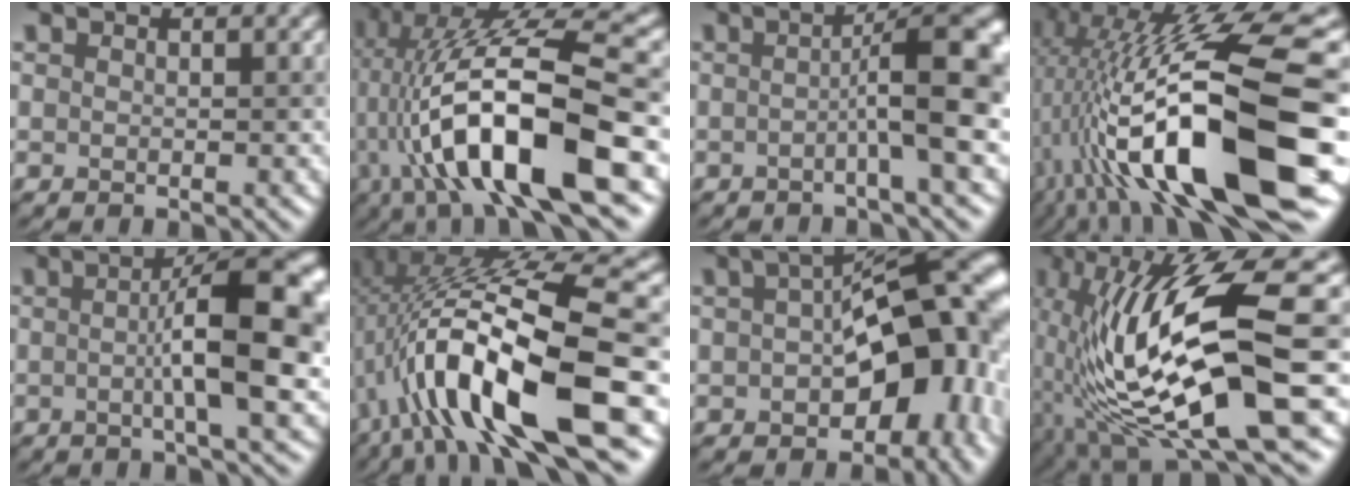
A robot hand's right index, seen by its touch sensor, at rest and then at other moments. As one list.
[{"total": 14.4, "force": [-2.8, 3.7, 13.7], "torque": [-0.233, 0.016, -0.046]}, {"total": 7.3, "force": [-0.5, 1.1, 7.2], "torque": [-0.100, 0.019, -0.017]}, {"total": 17.0, "force": [-3.5, 4.5, 16.0], "torque": [-0.273, 0.014, -0.053]}, {"total": 8.7, "force": [0.0, 1.7, 8.5], "torque": [-0.121, 0.007, -0.002]}, {"total": 13.5, "force": [-3.6, 3.1, 12.7], "torque": [-0.226, 0.012, -0.056]}, {"total": 13.7, "force": [-1.4, 7.7, 11.2], "torque": [-0.136, 0.005, -0.020]}, {"total": 15.2, "force": [-2.3, 3.3, 14.6], "torque": [-0.276, 0.011, -0.028]}]